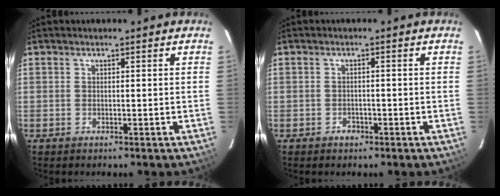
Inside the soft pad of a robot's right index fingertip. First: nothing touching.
{"total": 1.3, "force": [-0.8, 0.9, 0.4], "torque": [-0.006, 0.004, -0.012]}